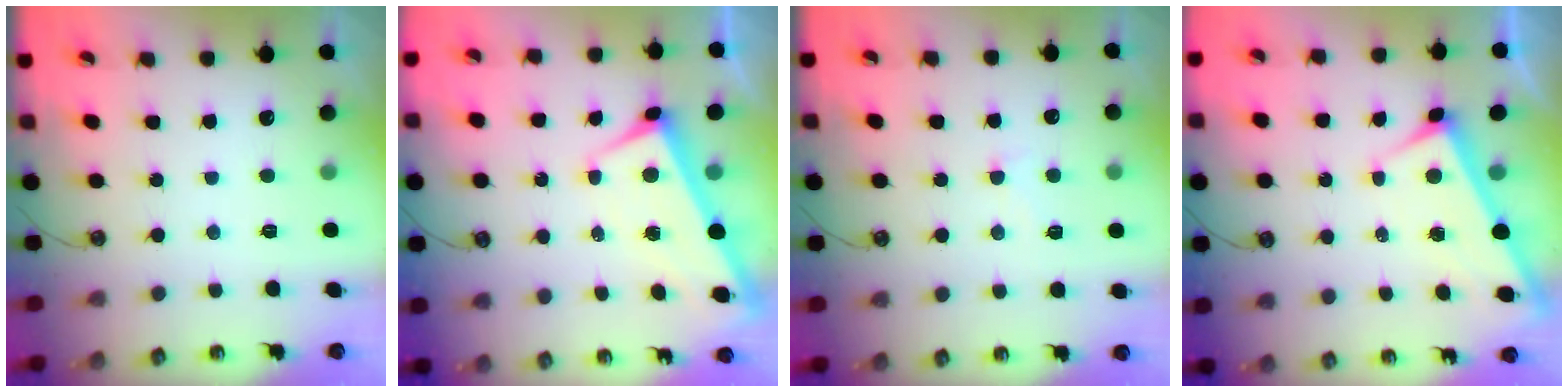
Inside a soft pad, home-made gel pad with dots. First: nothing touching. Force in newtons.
{"total": 1.0, "press": 0.7, "slide": 0.8}
{"total": 0.8, "press": 0.0, "slide": 0.8}
{"total": 2.9, "press": 2.9, "slide": 0.4}